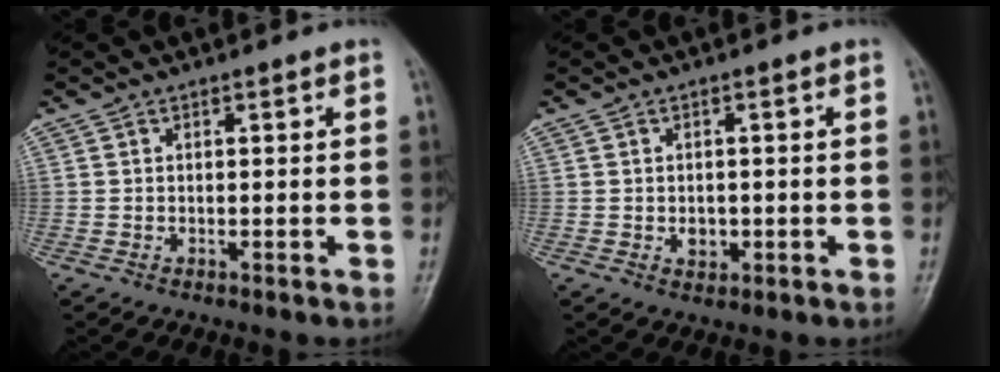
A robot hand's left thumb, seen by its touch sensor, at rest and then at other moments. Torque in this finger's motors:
{"motor_torque": [0.02, 0.03, 0.01, -0.01, 0.00]}